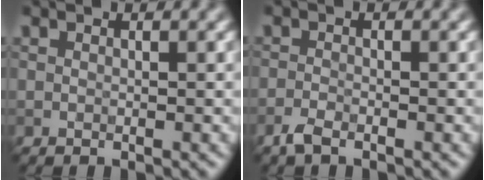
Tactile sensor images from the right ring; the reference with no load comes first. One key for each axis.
{"total": 1.4, "fx": -1.1, "fy": 0.4, "fz": 0.8, "tx": -0.022, "ty": -0.002, "tz": -0.027}